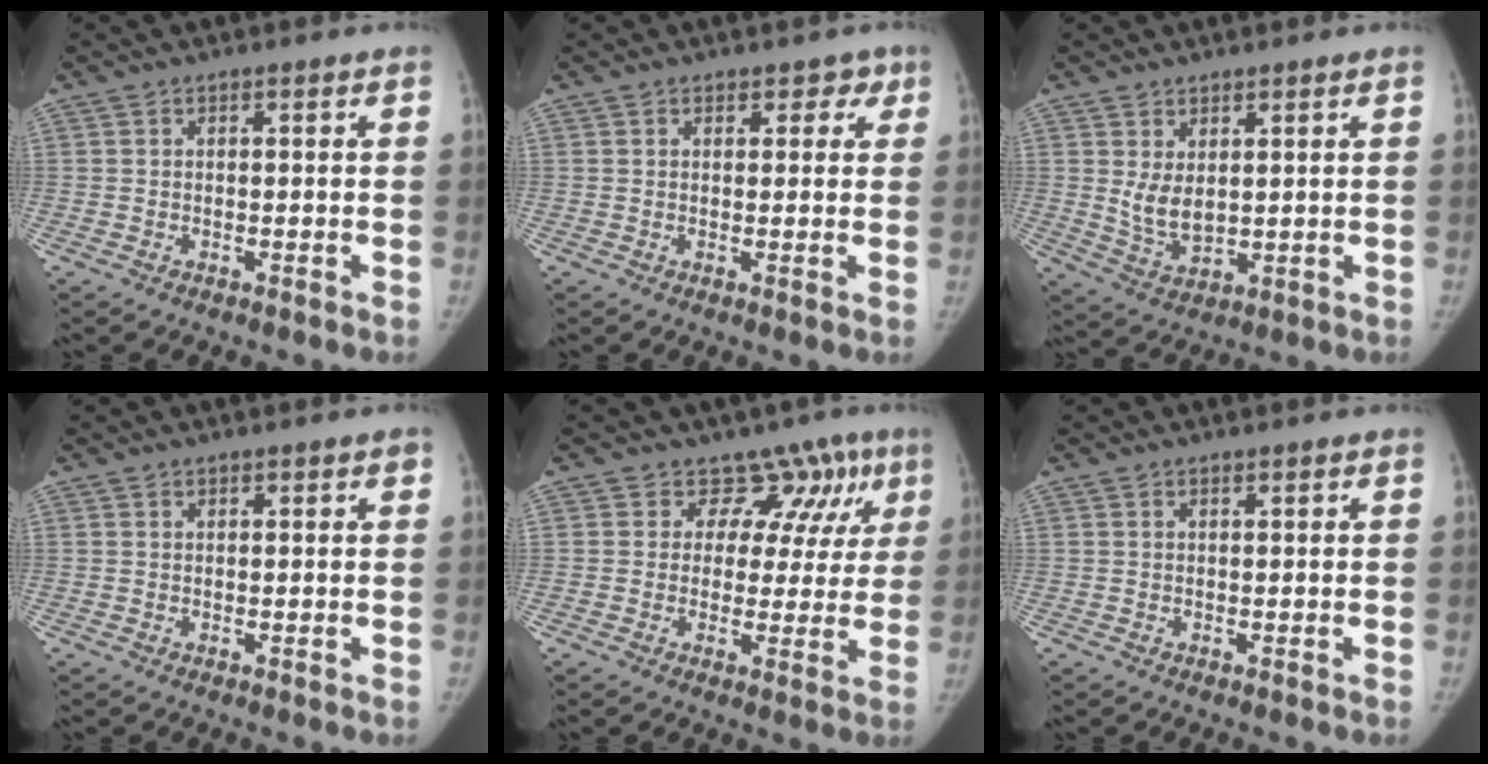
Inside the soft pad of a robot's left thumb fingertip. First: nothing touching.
{"total": 3.1, "force": [1.8, 2.2, 1.2], "torque": [0.018, -0.006, 0.018]}
{"total": 5.6, "force": [1.6, 3.2, 4.3], "torque": [-0.068, -0.020, 0.044]}
{"total": 1.3, "force": [0.9, 0.7, 0.6], "torque": [0.005, -0.003, 0.010]}
{"total": 9.7, "force": [6.0, 7.4, 2.0], "torque": [0.027, -0.018, 0.058]}
{"total": 0.7, "force": [0.5, 0.2, 0.4], "torque": [-0.006, -0.003, 0.009]}